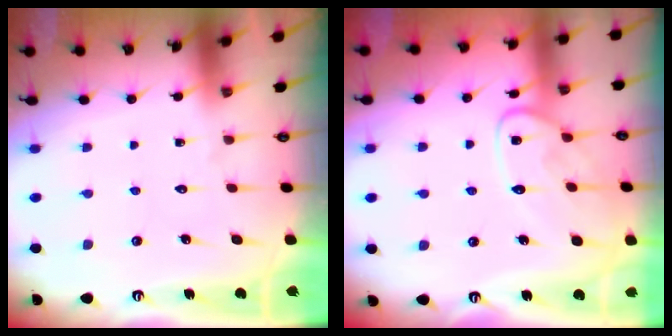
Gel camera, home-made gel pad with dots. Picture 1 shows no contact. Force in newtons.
{"total": 12.1, "press": 12.0, "slide": 0.6}